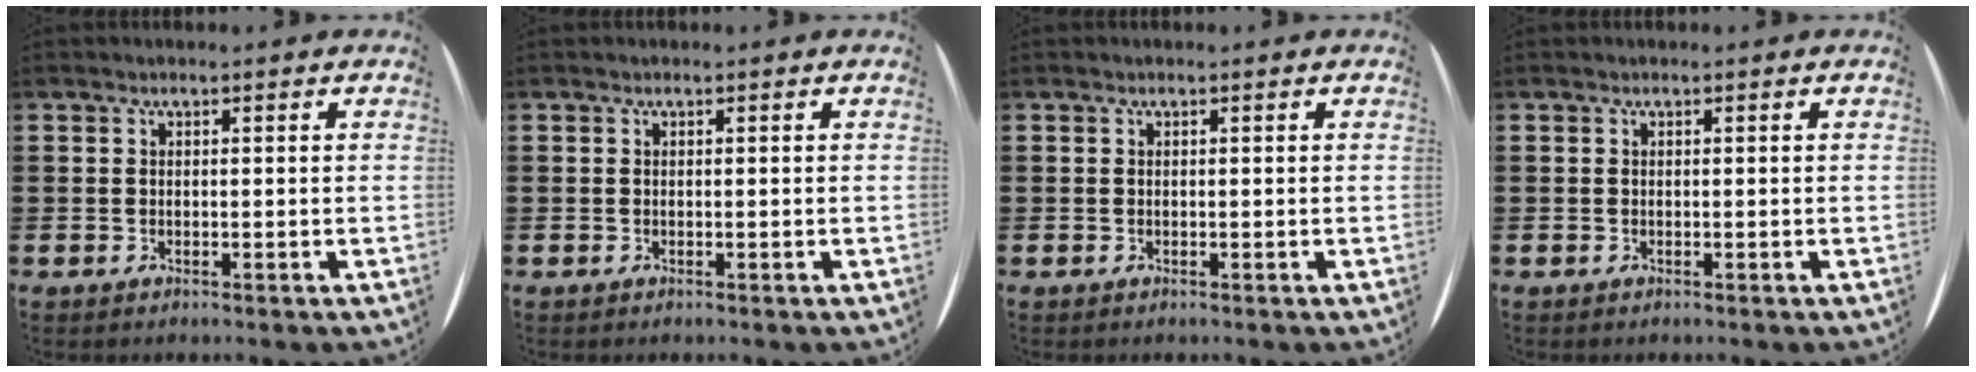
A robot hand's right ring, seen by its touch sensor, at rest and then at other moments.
{"total": 0.0}
{"total": 0.0}
{"total": 0.0}